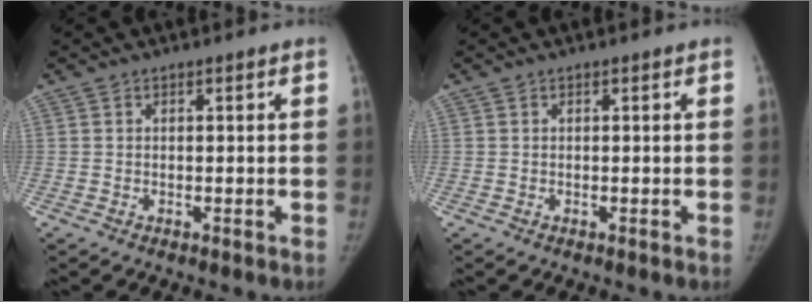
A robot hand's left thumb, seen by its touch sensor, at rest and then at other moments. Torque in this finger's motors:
{"motor_torque": [0.00, -0.01, 0.05, -0.05, 0.00]}